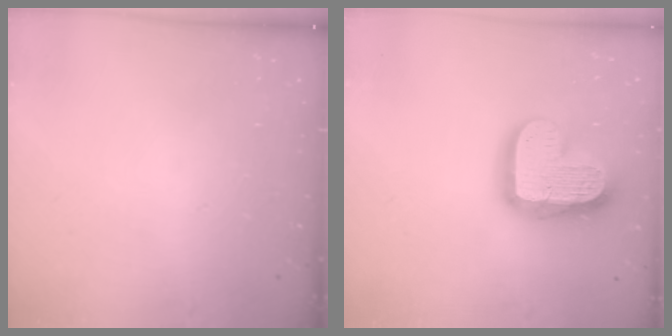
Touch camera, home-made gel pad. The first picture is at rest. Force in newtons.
{"total": 18.7, "press": 18.6, "slide": 1.5}